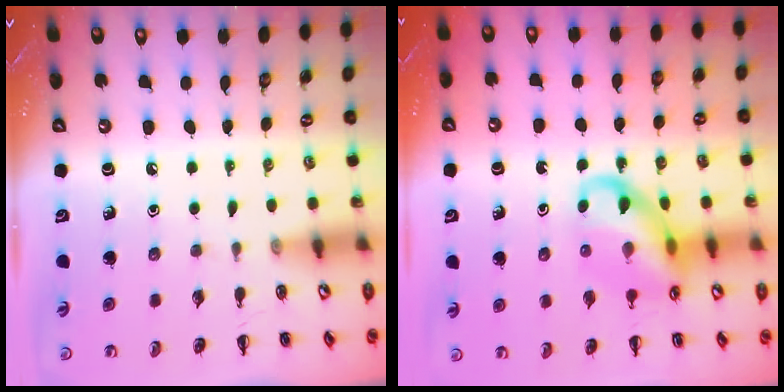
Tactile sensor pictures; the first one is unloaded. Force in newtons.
{"total": 13.5, "press": 13.3, "slide": 1.9}